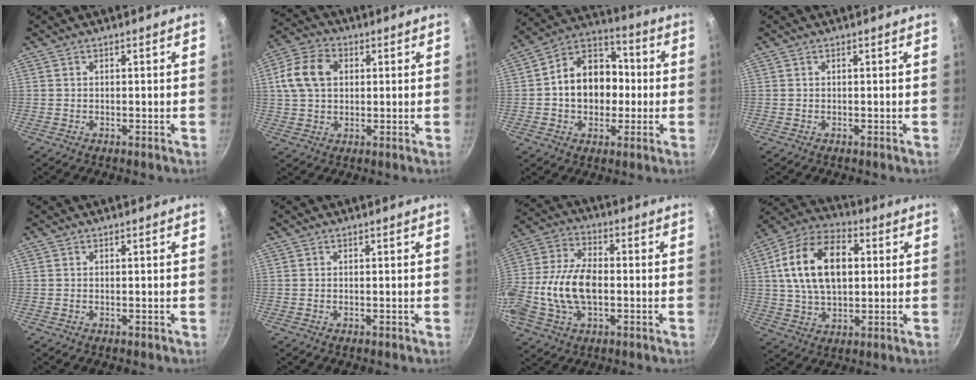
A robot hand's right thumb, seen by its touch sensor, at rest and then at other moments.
{"total": 10.5, "force": [2.2, 7.6, 6.9], "torque": [-0.120, 0.013, 0.029]}
{"total": 15.0, "force": [-0.6, 11.8, 9.3], "torque": [-0.109, 0.033, -0.026]}
{"total": 0.0}
{"total": 0.0}
{"total": 0.0}
{"total": 15.3, "force": [-2.1, 9.2, 12.1], "torque": [-0.235, 0.031, -0.049]}
{"total": 17.6, "force": [3.0, 11.0, 13.4], "torque": [-0.212, 0.017, 0.042]}